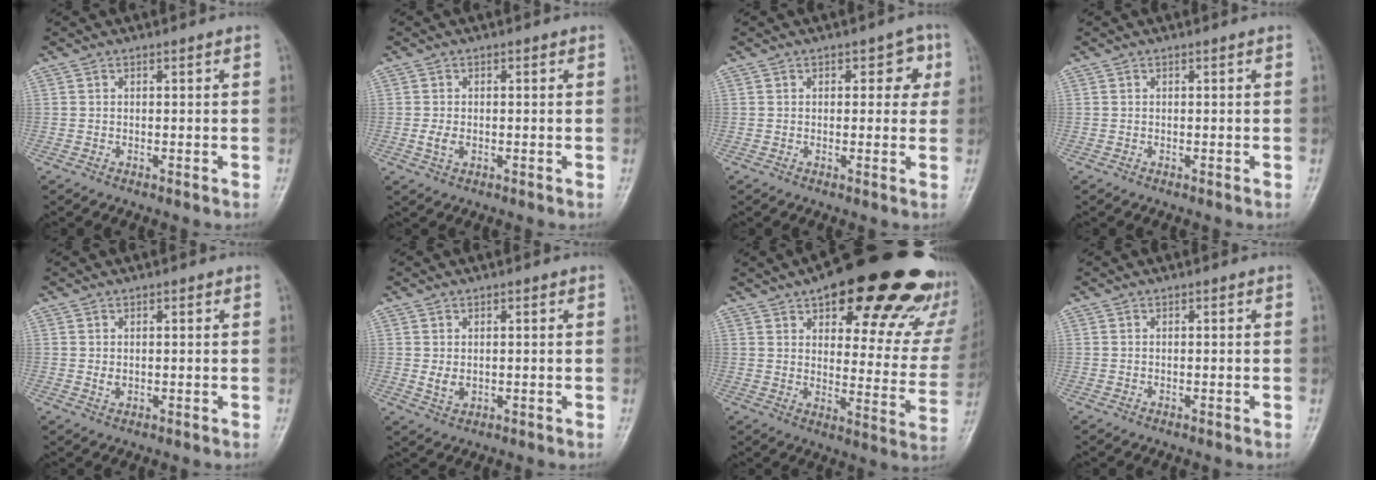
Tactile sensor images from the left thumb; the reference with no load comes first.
{"total": 2.3, "force": [-0.4, 1.6, 1.6], "torque": [-0.030, -0.001, -0.010]}
{"total": 4.4, "force": [1.3, 2.8, 3.1], "torque": [-0.002, 0.000, 0.008]}
{"total": 0.0}
{"total": 1.3, "force": [0.3, 1.0, 0.8], "torque": [-0.010, -0.003, 0.008]}
{"total": 2.5, "force": [0.3, 1.9, 1.6], "torque": [-0.021, -0.008, 0.011]}
{"total": 30.3, "force": [19.2, 11.5, 20.4], "torque": [-0.231, -0.057, 0.251]}
{"total": 0.0}